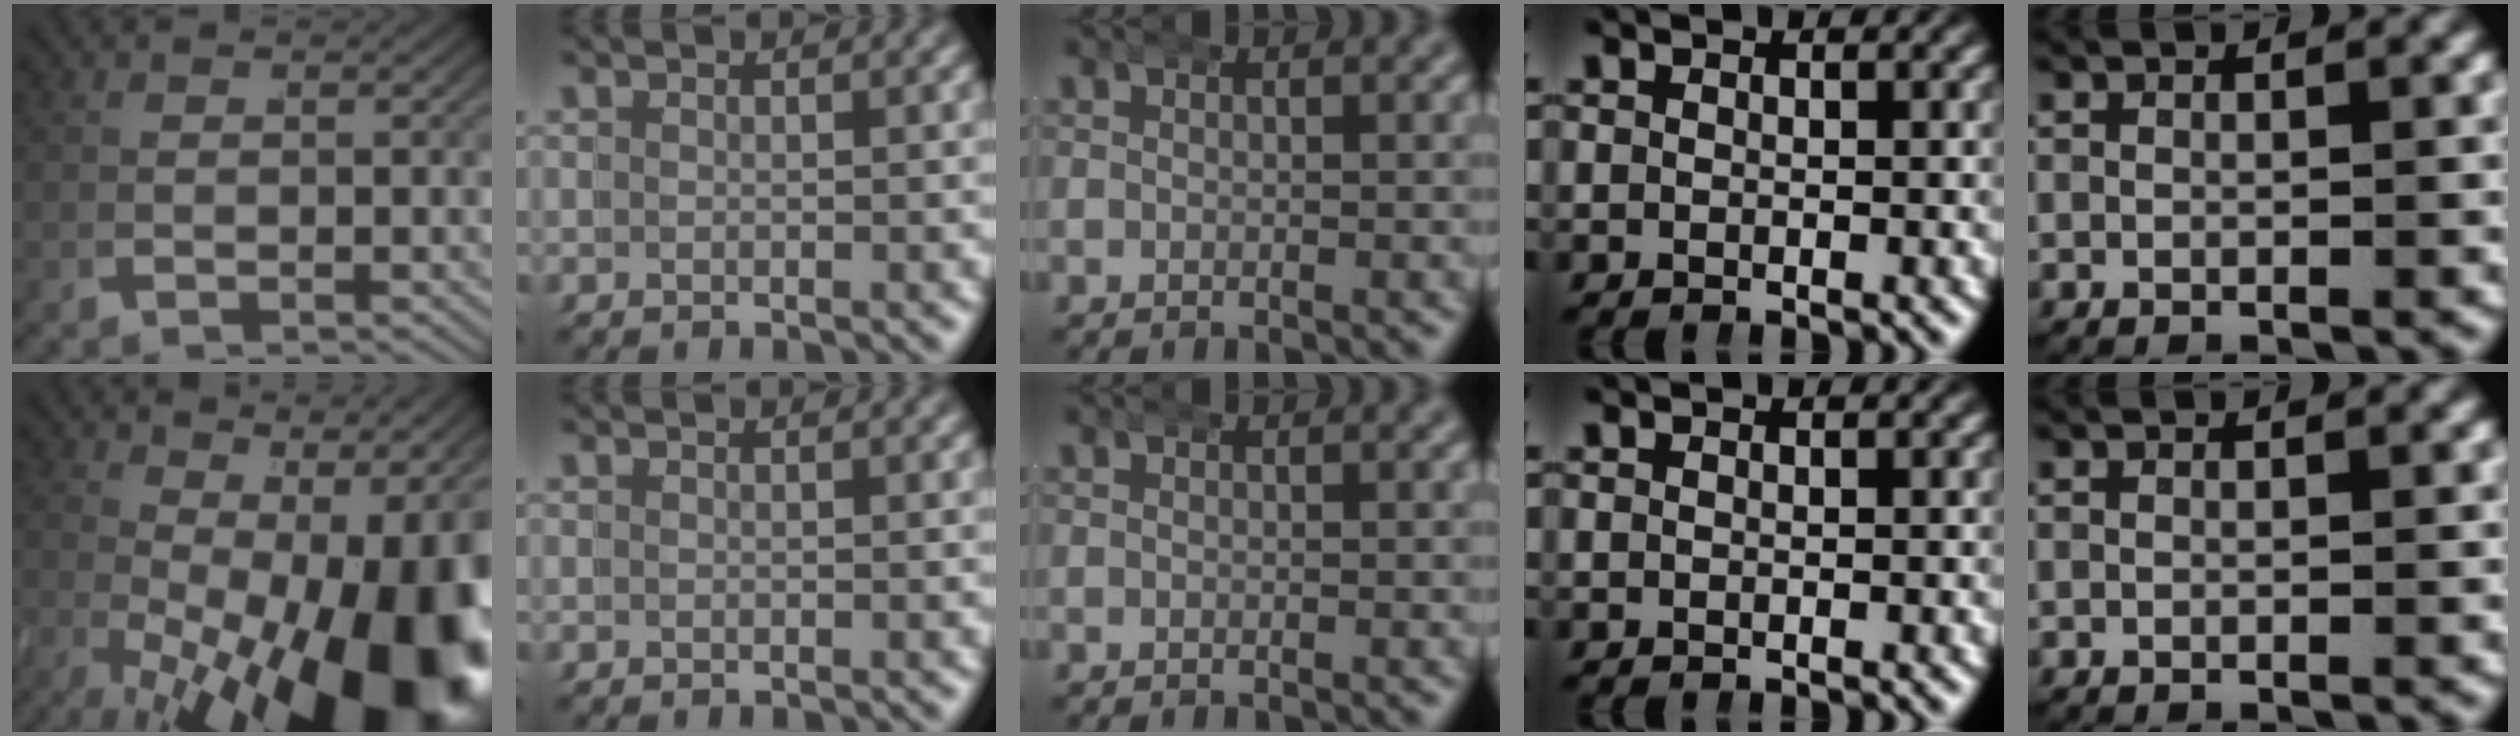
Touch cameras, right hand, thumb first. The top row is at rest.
{"thumb": {"total": 19.6, "force": [-4.2, 10.1, 16.3], "torque": [-0.253, -0.063, -0.020]}}